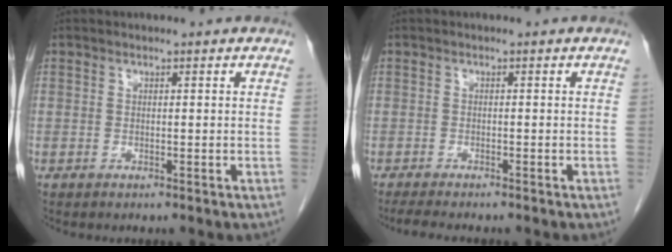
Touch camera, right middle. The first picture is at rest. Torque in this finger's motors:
{"motor_torque": [0.17, -0.09, 0.00, 0.01]}